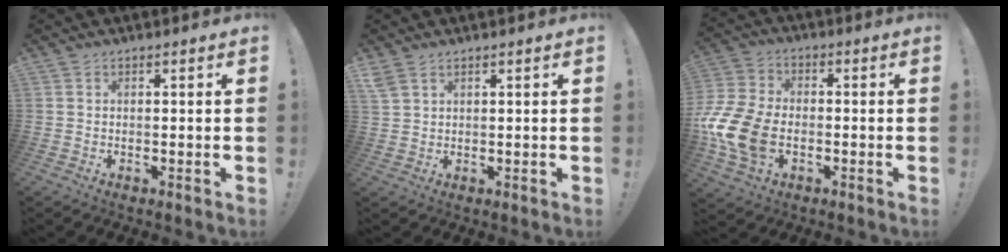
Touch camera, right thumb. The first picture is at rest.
{"total": 3.3, "force": [2.1, 1.8, 1.7], "torque": [-0.033, -0.006, 0.044]}
{"total": 16.7, "force": [-4.5, 11.4, 11.3], "torque": [-0.232, 0.028, -0.072]}